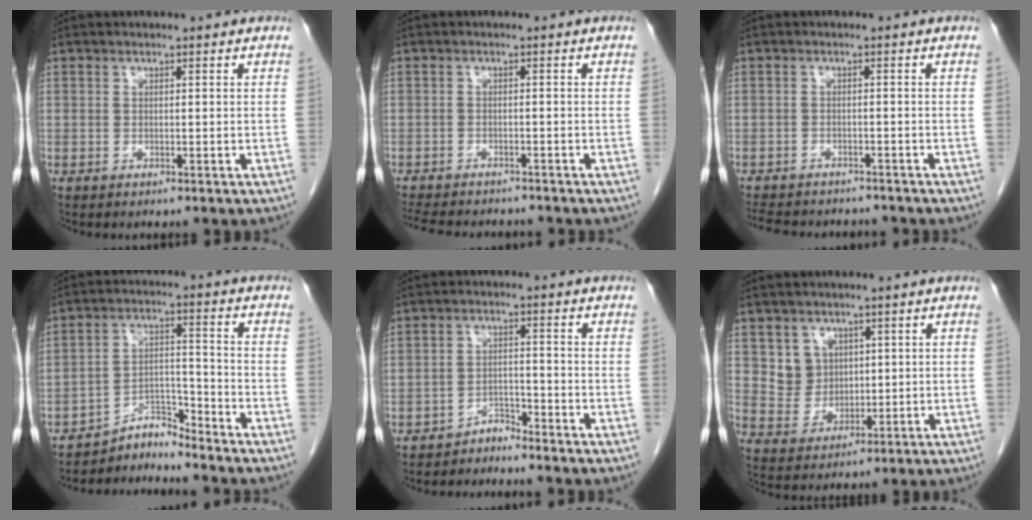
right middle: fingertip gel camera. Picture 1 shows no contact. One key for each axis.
{"total": 11.1, "fx": -10.0, "fy": 2.9, "fz": 4.0, "tx": -0.081, "ty": -0.007, "tz": -0.137}
{"total": 11.7, "fx": -10.3, "fy": 3.8, "fz": 3.8, "tx": -0.083, "ty": 0.001, "tz": -0.135}
{"total": 5.0, "fx": -4.9, "fy": -0.1, "fz": -0.9, "tx": 0.020, "ty": 0.017, "tz": -0.082}
{"total": 2.5, "fx": -2.5, "fy": 0.4, "fz": -0.3, "tx": 0.012, "ty": -0.006, "tz": -0.043}
{"total": 4.9, "fx": 2.0, "fy": 4.4, "fz": 0.7, "tx": -0.017, "ty": 0.009, "tz": 0.045}